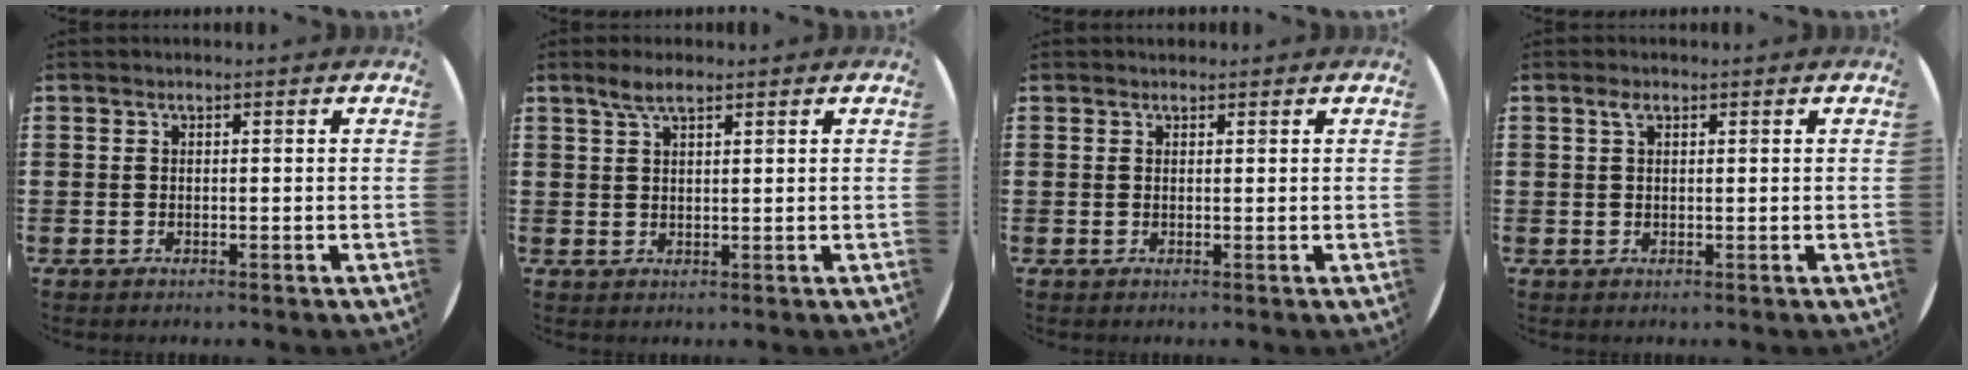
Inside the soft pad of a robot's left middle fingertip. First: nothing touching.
{"total": 3.0, "force": [2.2, 0.8, 1.9], "torque": [-0.041, 0.006, 0.039]}
{"total": 0.5, "force": [0.5, 0.2, -0.1], "torque": [0.001, 0.003, 0.009]}
{"total": 1.4, "force": [0.7, 0.7, 1.0], "torque": [-0.014, 0.001, 0.010]}